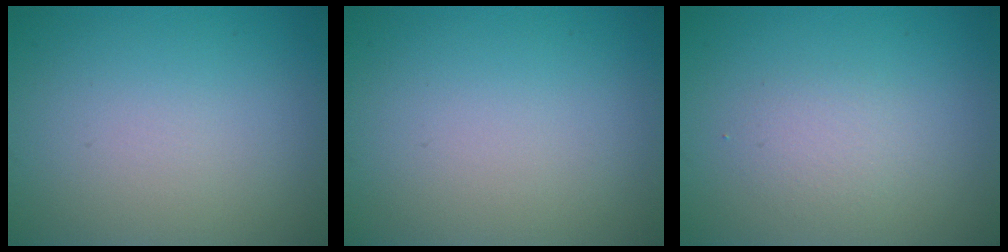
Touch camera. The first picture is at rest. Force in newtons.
{"total": 0.0}
{"total": 1.6, "press": 1.6, "slide": 0.2}